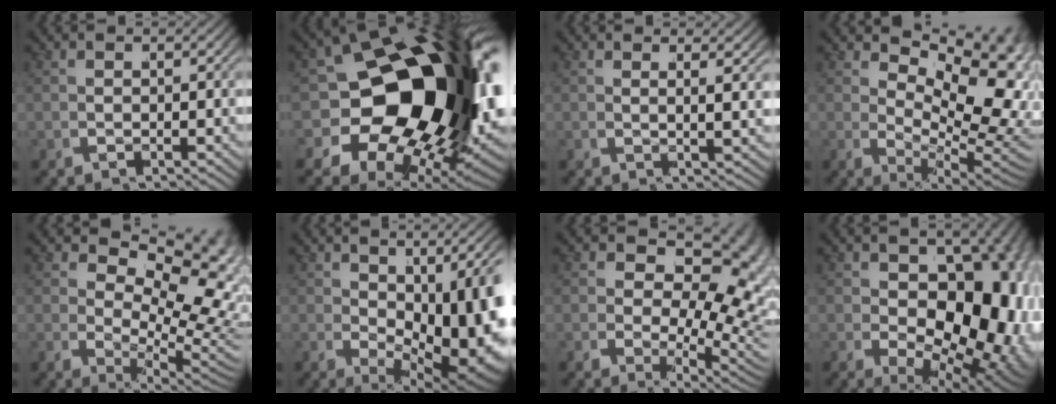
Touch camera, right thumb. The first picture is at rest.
{"total": 28.4, "force": [0.9, 16.6, 23.0], "torque": [-0.357, -0.051, 0.032]}
{"total": 1.8, "force": [1.3, -0.7, 1.0], "torque": [-0.018, 0.007, 0.023]}
{"total": 12.1, "force": [2.9, 6.5, 9.7], "torque": [-0.127, -0.017, 0.056]}
{"total": 8.6, "force": [1.9, 4.7, 6.9], "torque": [-0.095, -0.027, 0.044]}
{"total": 10.9, "force": [-0.5, 5.4, 9.5], "torque": [-0.136, -0.028, 0.024]}
{"total": 9.2, "force": [0.4, 5.5, 7.4], "torque": [-0.102, -0.034, 0.018]}
{"total": 16.6, "force": [-1.0, 10.6, 12.7], "torque": [-0.211, -0.070, 0.024]}